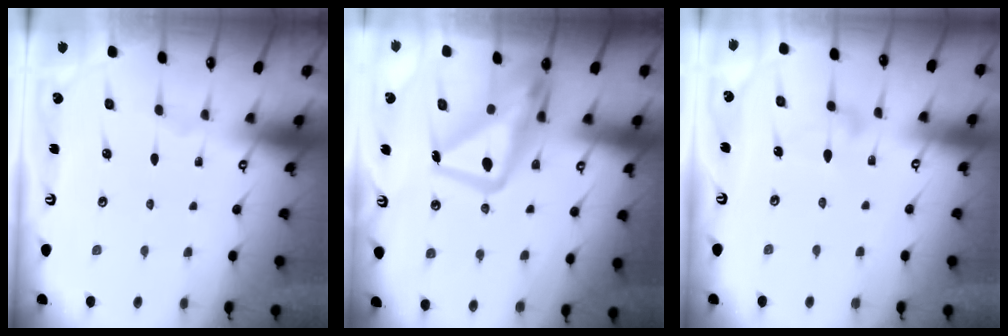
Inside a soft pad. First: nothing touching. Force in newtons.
{"total": 16.7, "press": 16.6, "slide": 1.4}
{"total": 6.1, "press": 6.1, "slide": 0.3}